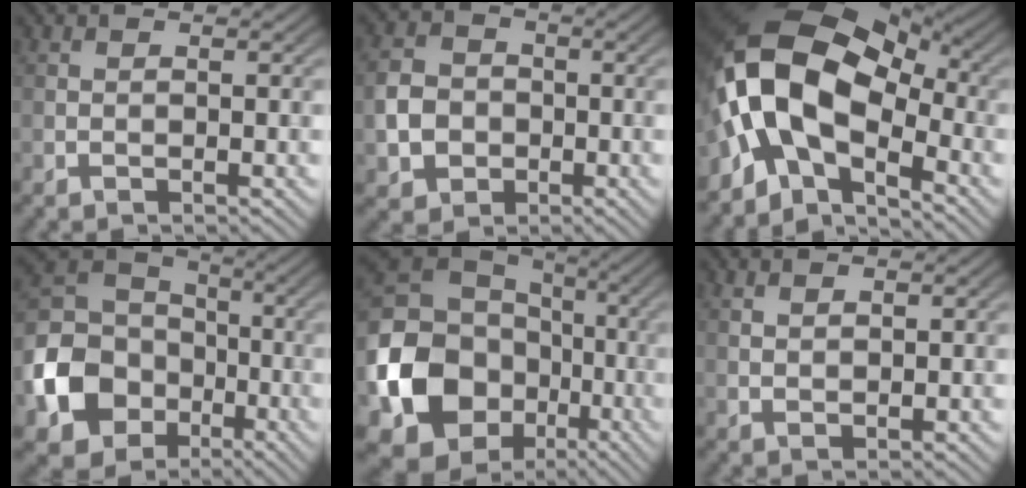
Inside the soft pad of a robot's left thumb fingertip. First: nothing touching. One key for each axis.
{"total": 5.5, "fx": -1.3, "fy": 4.8, "fz": 2.4, "tx": -0.064, "ty": -0.006, "tz": -0.032}
{"total": 15.9, "fx": -3.1, "fy": 9.3, "fz": 12.5, "tx": -0.236, "ty": 0.005, "tz": -0.074}
{"total": 13.5, "fx": -4.4, "fy": 10.9, "fz": 6.6, "tx": -0.188, "ty": -0.031, "tz": -0.094}
{"total": 17.2, "fx": -4.9, "fy": 13.8, "fz": 9.0, "tx": -0.227, "ty": -0.038, "tz": -0.091}
{"total": 1.3, "fx": 0.9, "fy": 0.5, "fz": 0.7, "tx": -0.017, "ty": -0.001, "tz": 0.021}